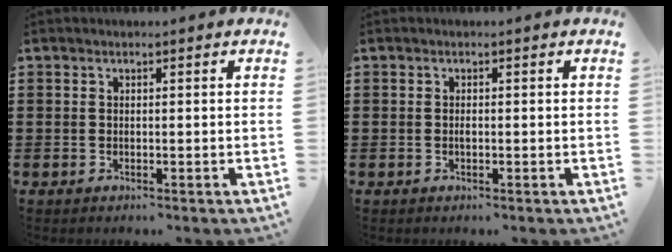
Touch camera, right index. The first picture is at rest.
{"total": 0.7, "force": [-0.1, 0.2, 0.7], "torque": [-0.015, -0.004, -0.001]}